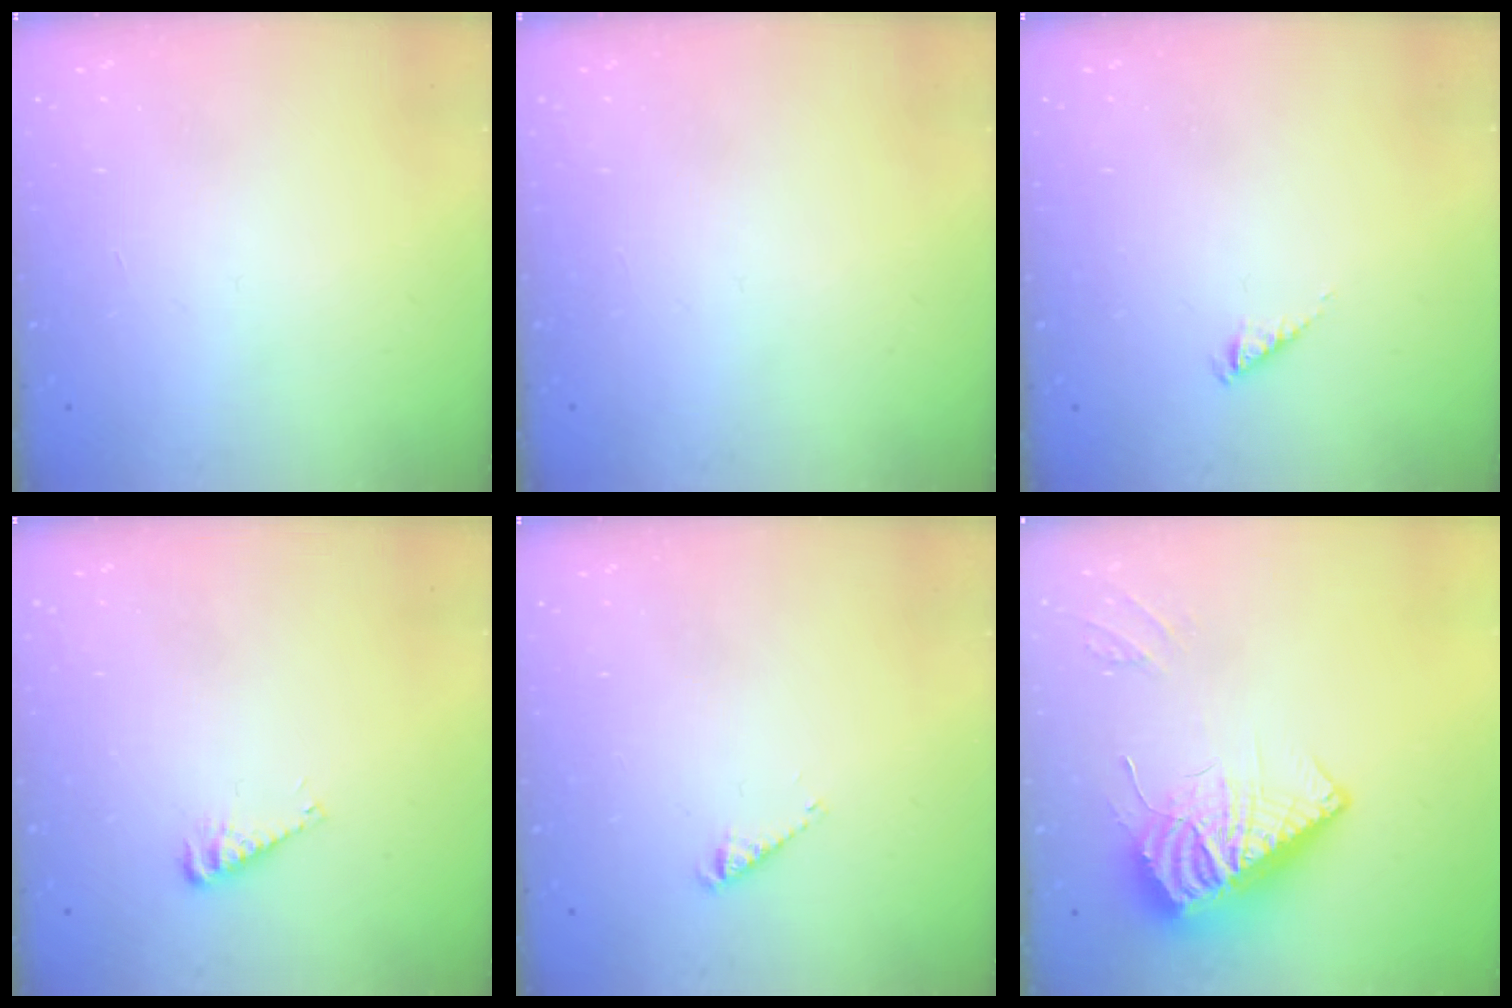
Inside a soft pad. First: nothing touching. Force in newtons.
{"total": 0.0}
{"total": 2.4, "press": 2.4, "slide": 0.3}
{"total": 4.8, "press": 4.7, "slide": 0.5}
{"total": 2.6, "press": 2.6, "slide": 0.5}
{"total": 13.1, "press": 13.0, "slide": 1.4}